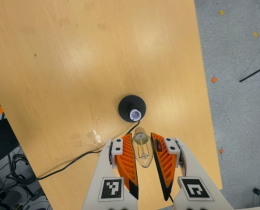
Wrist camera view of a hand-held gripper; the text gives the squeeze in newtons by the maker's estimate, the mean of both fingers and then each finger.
{"total": 14.5, "left": 16.0, "right": 13.1}